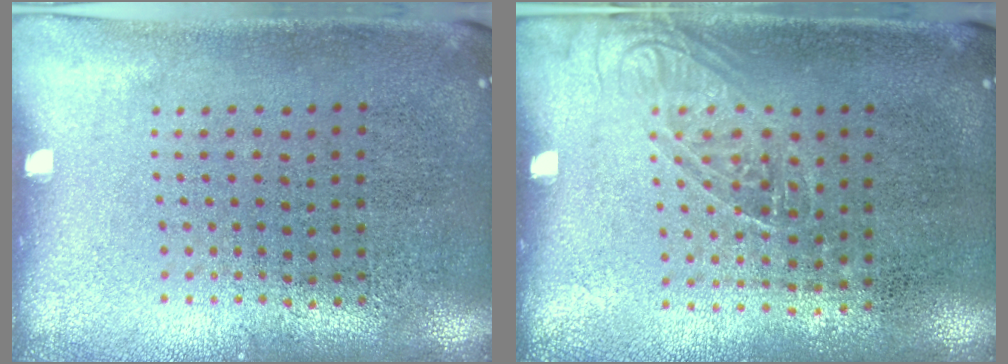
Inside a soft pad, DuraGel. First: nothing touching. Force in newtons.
{"total": 1.1, "press": 1.0, "slide": 0.6}